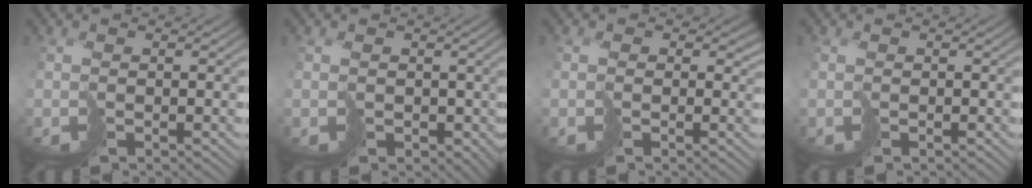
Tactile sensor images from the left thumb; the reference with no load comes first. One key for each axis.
{"total": 2.6, "fx": 0.0, "fy": 2.5, "fz": 0.8, "tx": -0.011, "ty": -0.007, "tz": 0.005}
{"total": 1.7, "fx": 0.3, "fy": 1.6, "fz": 0.5, "tx": -0.010, "ty": -0.001, "tz": 0.004}
{"total": 0.0}